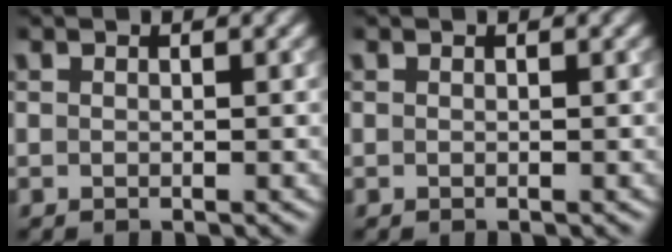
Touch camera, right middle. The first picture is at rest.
{"total": 0.0}